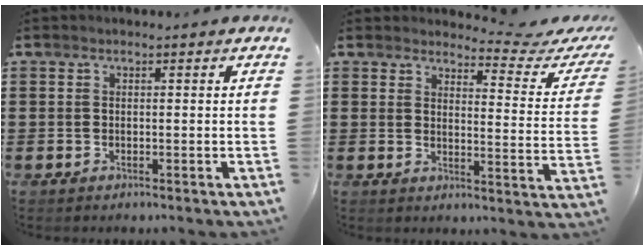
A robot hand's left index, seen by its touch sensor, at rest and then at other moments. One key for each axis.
{"total": 4.2, "fx": 3.7, "fy": 0.1, "fz": 2.0, "tx": -0.041, "ty": -0.027, "tz": 0.057}